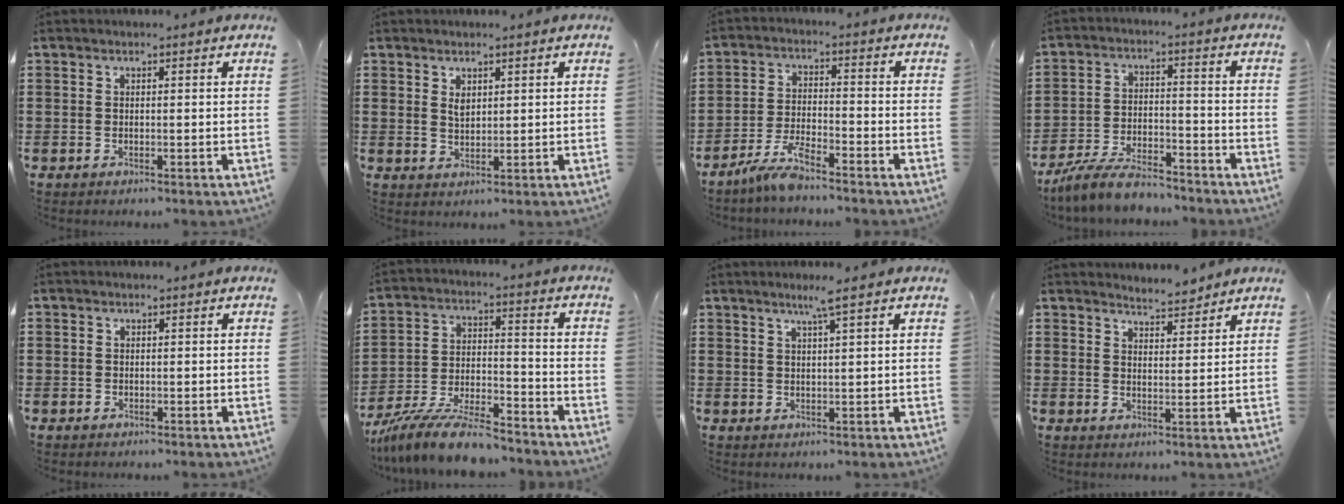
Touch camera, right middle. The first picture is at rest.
{"total": 1.9, "force": [1.1, 1.1, 1.1], "torque": [-0.017, -0.001, 0.019]}
{"total": 5.4, "force": [-4.7, 0.9, 2.7], "torque": [-0.065, -0.001, -0.093]}
{"total": 8.1, "force": [-7.5, 1.6, 2.8], "torque": [-0.061, 0.012, -0.145]}
{"total": 0.8, "force": [-0.4, 0.6, 0.0], "torque": [0.000, 0.004, -0.009]}
{"total": 11.1, "force": [-9.8, 1.4, 4.9], "torque": [-0.090, 0.023, -0.191]}
{"total": 2.9, "force": [2.0, -0.2, 2.1], "torque": [-0.044, -0.002, 0.033]}
{"total": 3.5, "force": [3.5, 0.5, -0.1], "torque": [-0.007, -0.008, 0.067]}